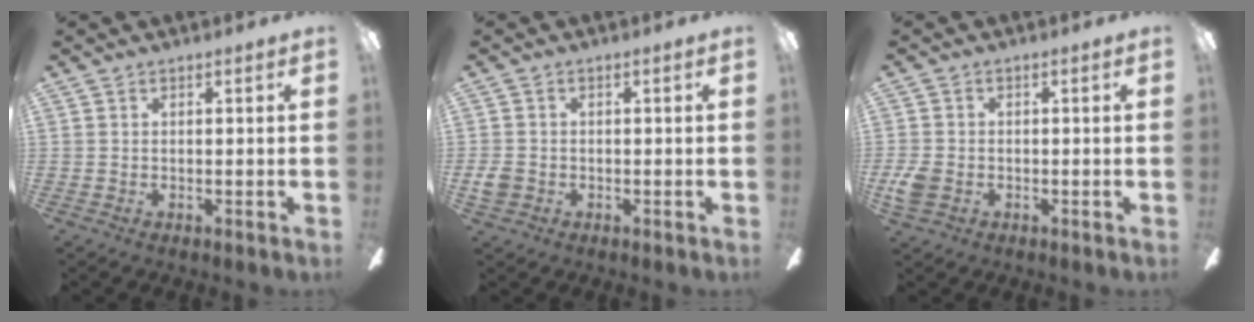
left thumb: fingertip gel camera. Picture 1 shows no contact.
{"total": 2.8, "force": [-0.7, 2.4, 1.4], "torque": [-0.029, 0.005, -0.015]}
{"total": 4.5, "force": [-1.3, 3.2, 2.8], "torque": [-0.063, 0.006, -0.026]}